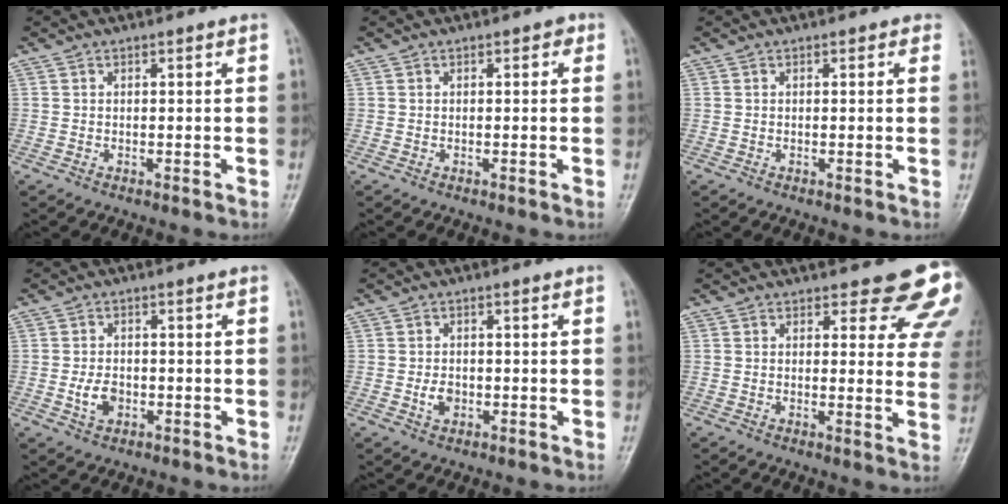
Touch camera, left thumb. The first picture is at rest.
{"total": 0.7, "force": [0.1, 0.5, 0.5], "torque": [0.007, 0.004, -0.003]}
{"total": 0.8, "force": [0.6, 0.5, 0.2], "torque": [0.005, -0.002, -0.003]}
{"total": 3.5, "force": [-0.8, 2.3, 2.4], "torque": [-0.037, 0.002, -0.009]}
{"total": 2.3, "force": [-0.5, 1.6, 1.6], "torque": [-0.020, 0.002, -0.002]}
{"total": 11.4, "force": [9.7, 4.1, 4.4], "torque": [0.000, -0.061, 0.085]}